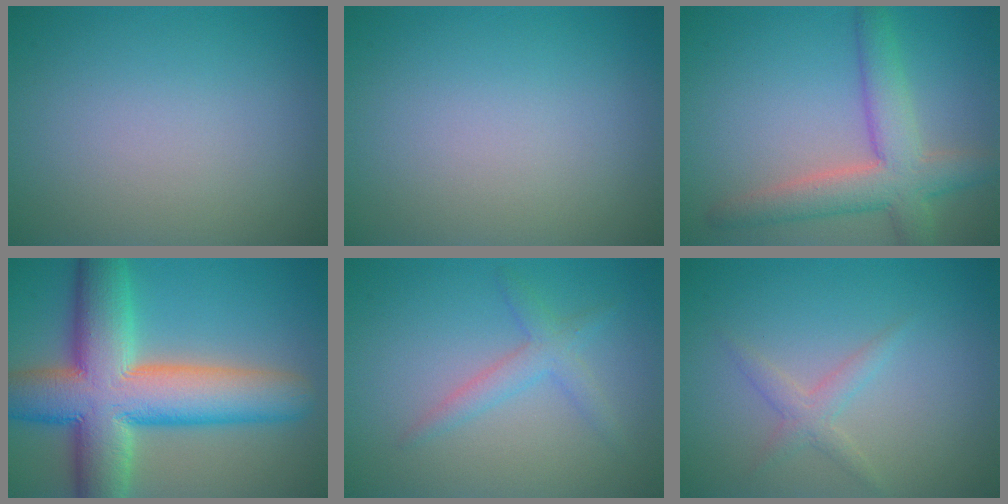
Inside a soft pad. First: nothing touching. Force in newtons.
{"total": 0.0}
{"total": 5.8, "press": 5.7, "slide": 0.5}
{"total": 13.5, "press": 13.5, "slide": 0.9}
{"total": 2.3, "press": 2.3, "slide": 0.1}
{"total": 1.7, "press": 1.7, "slide": 0.1}